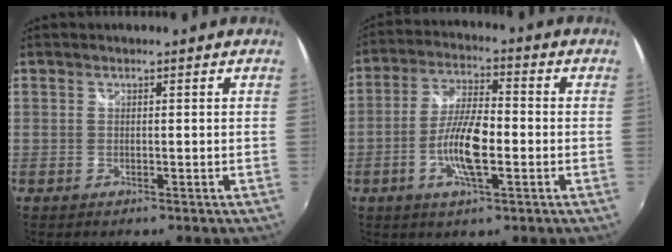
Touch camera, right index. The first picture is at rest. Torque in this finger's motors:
{"motor_torque": [0.38, 0.03, 0.58, 0.08]}